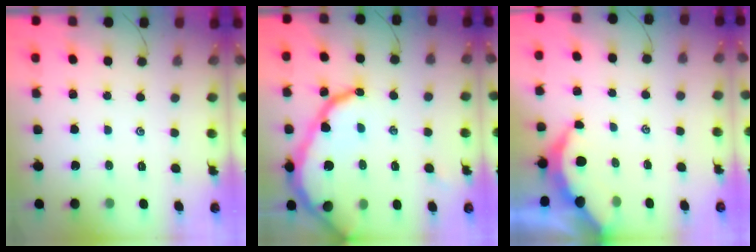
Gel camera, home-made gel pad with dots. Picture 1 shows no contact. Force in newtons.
{"total": 17.2, "press": 17.1, "slide": 1.5}
{"total": 3.5, "press": 3.5, "slide": 0.5}